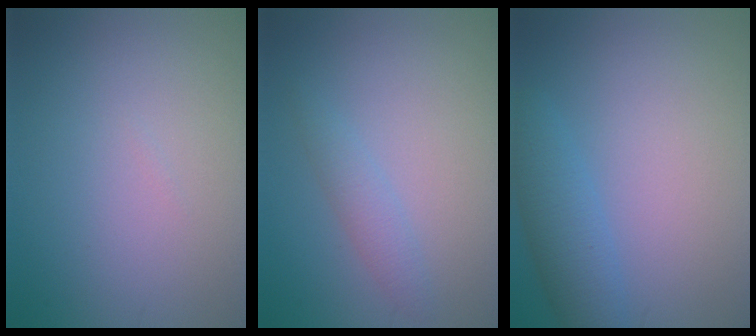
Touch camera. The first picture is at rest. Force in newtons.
{"total": 1.7, "press": 1.7, "slide": 0.1}
{"total": 3.5, "press": 3.5, "slide": 0.1}